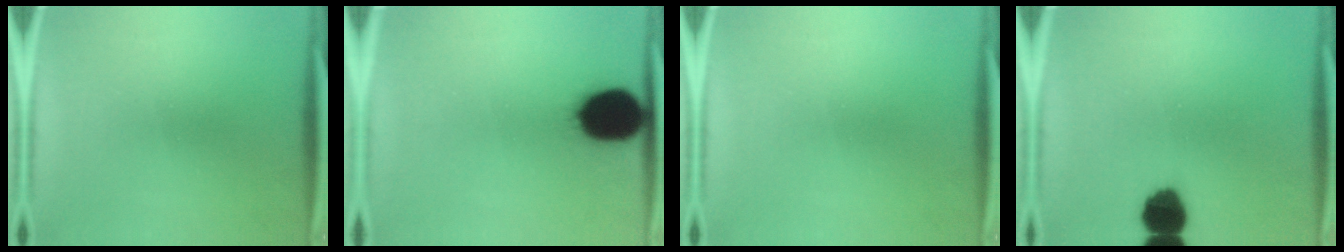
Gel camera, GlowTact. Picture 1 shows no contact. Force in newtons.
{"total": 14.4}
{"total": 0.0}
{"total": 9.5}